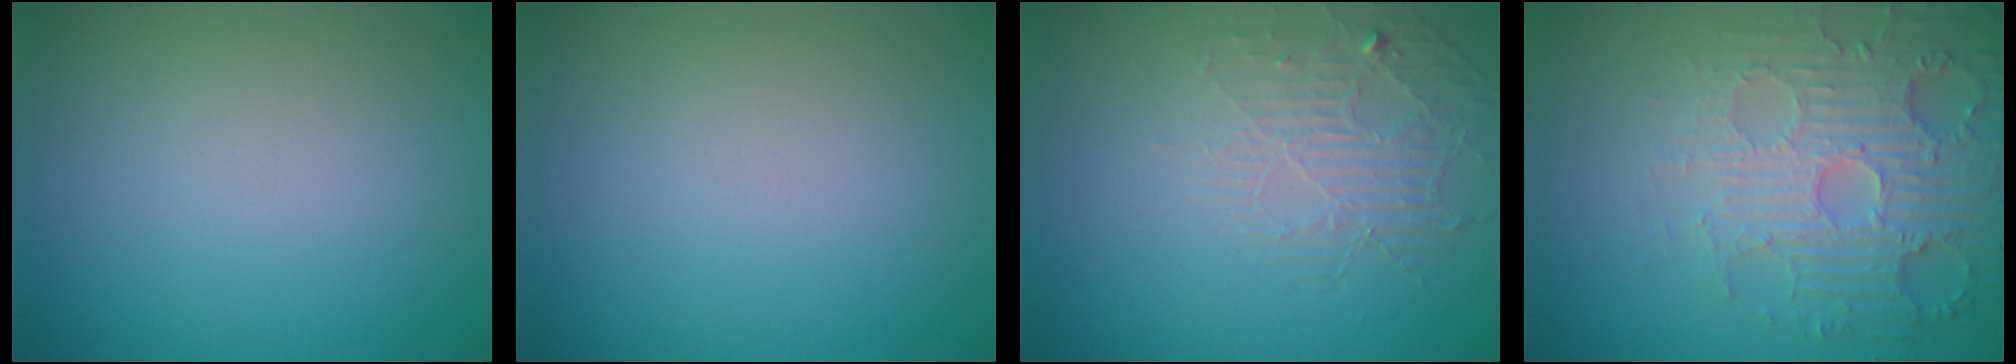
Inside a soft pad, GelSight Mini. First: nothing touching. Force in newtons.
{"total": 0.0}
{"total": 2.0, "press": 1.1, "slide": 1.7}
{"total": 4.8, "press": 4.6, "slide": 1.2}